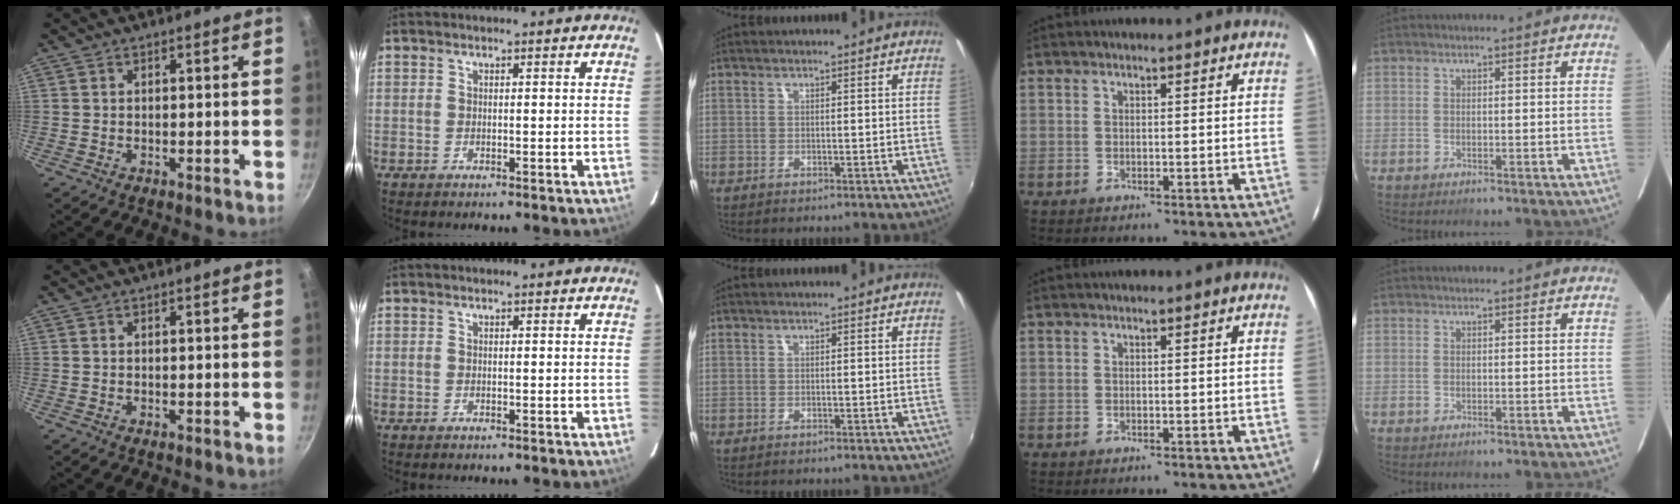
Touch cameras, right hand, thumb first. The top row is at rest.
{}